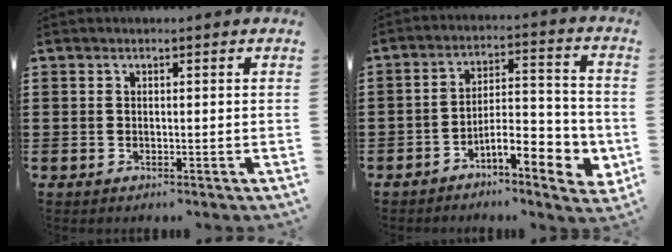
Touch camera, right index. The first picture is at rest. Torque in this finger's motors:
{"motor_torque": [1.25, -0.89, 0.29, 0.06]}